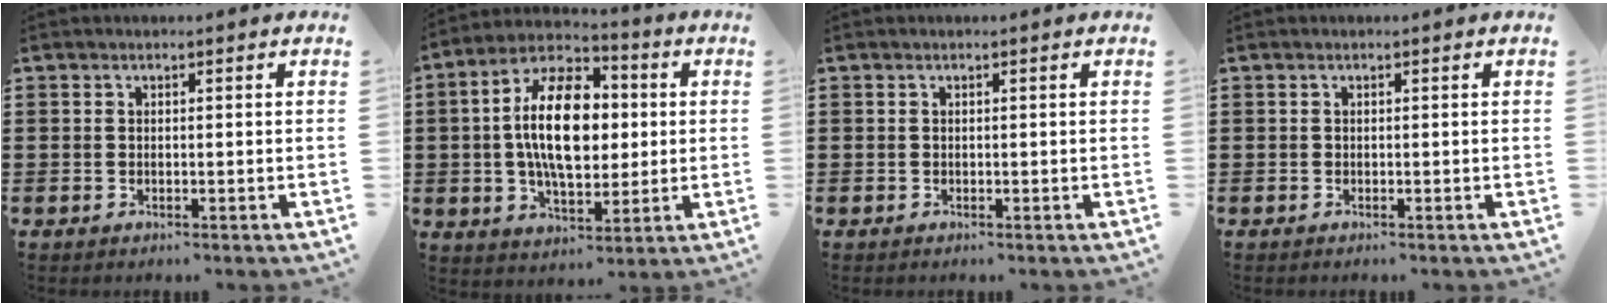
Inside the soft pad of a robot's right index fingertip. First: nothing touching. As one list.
[{"total": 14.5, "force": [1.2, 7.8, 12.2], "torque": [-0.231, 0.008, 0.014]}, {"total": 0.0}, {"total": 0.0}]